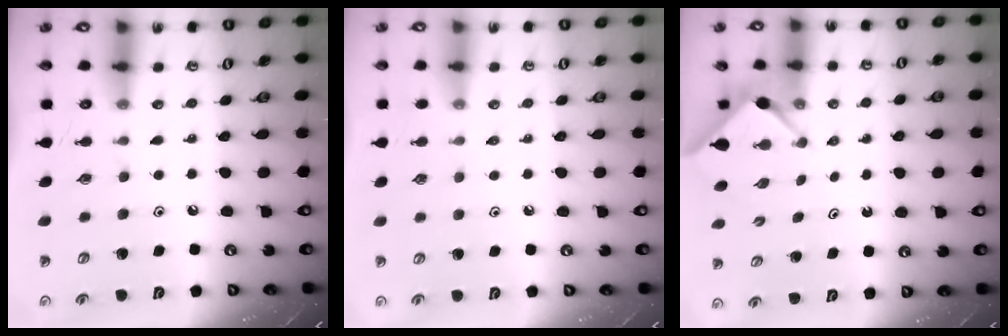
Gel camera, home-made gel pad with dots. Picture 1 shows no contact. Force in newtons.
{"total": 2.6, "press": 2.6, "slide": 0.4}
{"total": 2.9, "press": 2.9, "slide": 0.3}